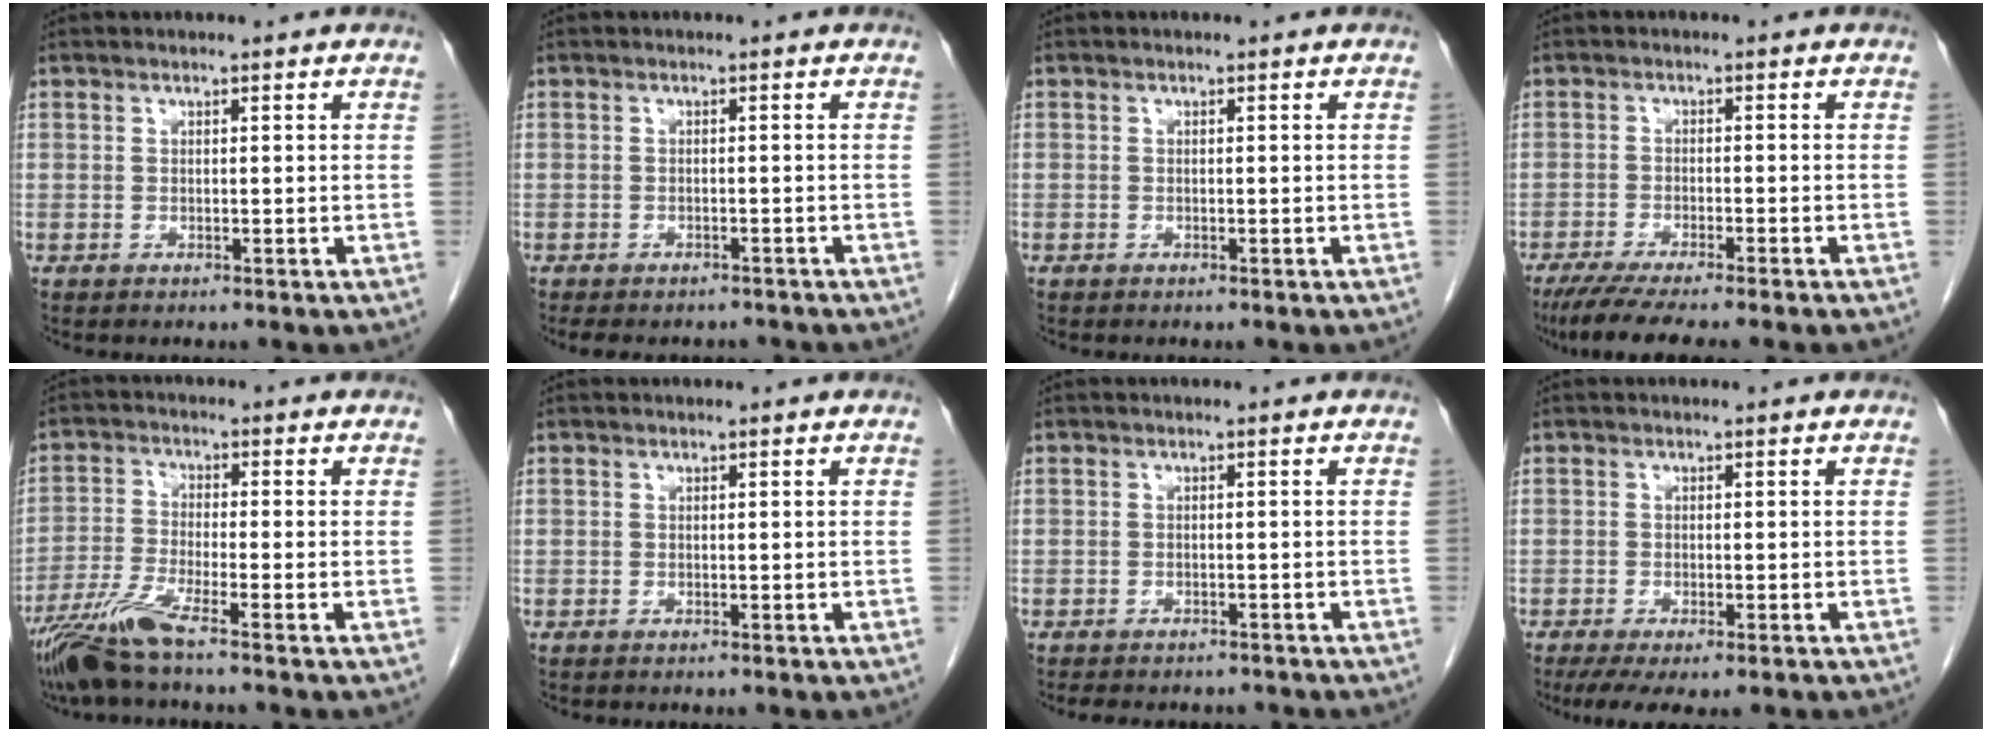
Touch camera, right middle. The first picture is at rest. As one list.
[{"total": 8.1, "force": [-7.1, 3.0, 2.5], "torque": [-0.037, -0.001, -0.086]}, {"total": 0.0}, {"total": 9.1, "force": [-7.5, 0.0, 5.2], "torque": [-0.069, -0.022, -0.115]}, {"total": 7.1, "force": [-5.4, -0.8, 4.5], "torque": [-0.098, -0.028, -0.109]}, {"total": 0.0}, {"total": 7.9, "force": [-6.9, 2.8, 2.5], "torque": [-0.039, 0.001, -0.084]}, {"total": 7.3, "force": [-5.4, 2.0, 4.5], "torque": [-0.063, -0.015, -0.081]}]